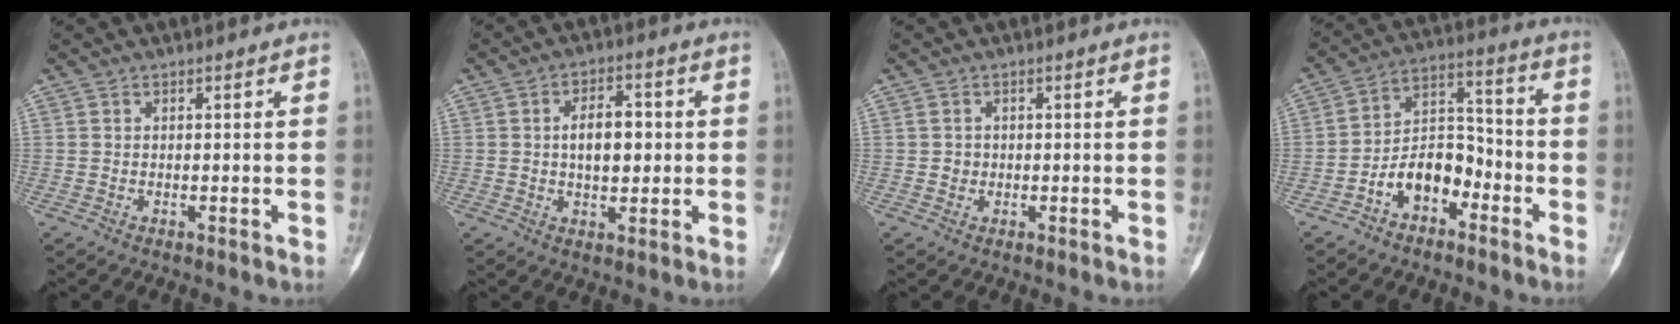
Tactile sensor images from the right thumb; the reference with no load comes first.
{"total": 7.7, "force": [0.5, 4.3, 6.3], "torque": [-0.082, 0.009, 0.007]}
{"total": 1.3, "force": [-0.1, 1.3, 0.4], "torque": [-0.001, 0.004, -0.001]}
{"total": 10.8, "force": [-5.2, 6.8, 6.7], "torque": [-0.092, 0.065, -0.095]}